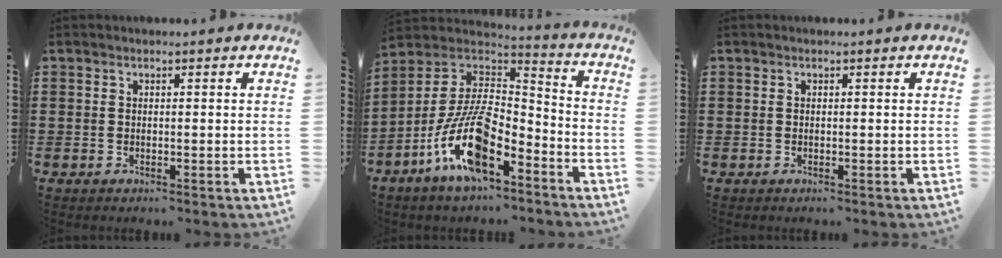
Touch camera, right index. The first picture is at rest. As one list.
[{"total": 14.4, "force": [-7.3, 5.7, 11.0], "torque": [-0.247, 0.006, -0.145]}, {"total": 0.0}]